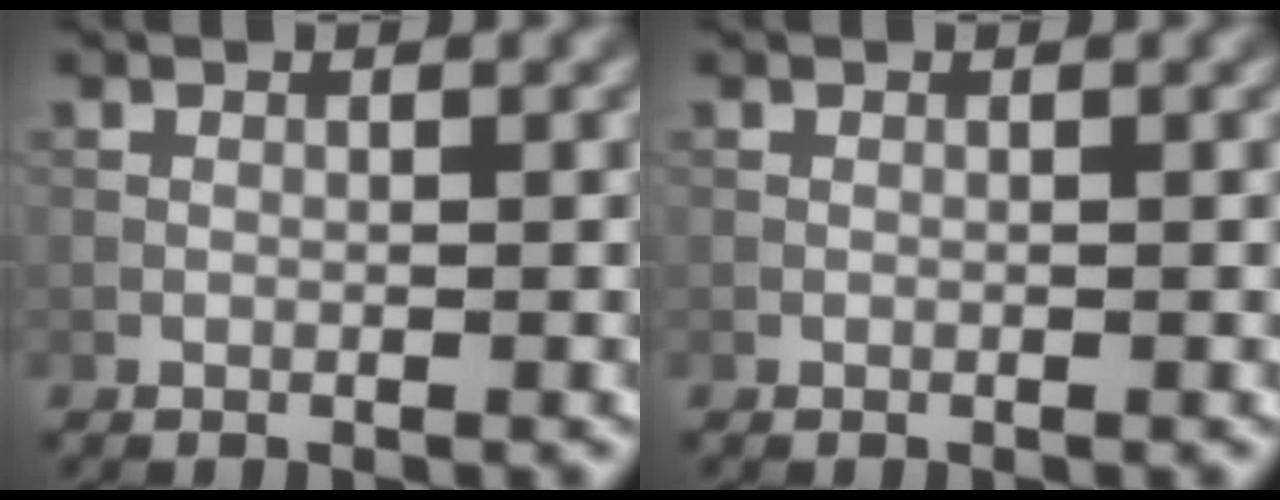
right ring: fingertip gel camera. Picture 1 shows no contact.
{"total": 0.0}